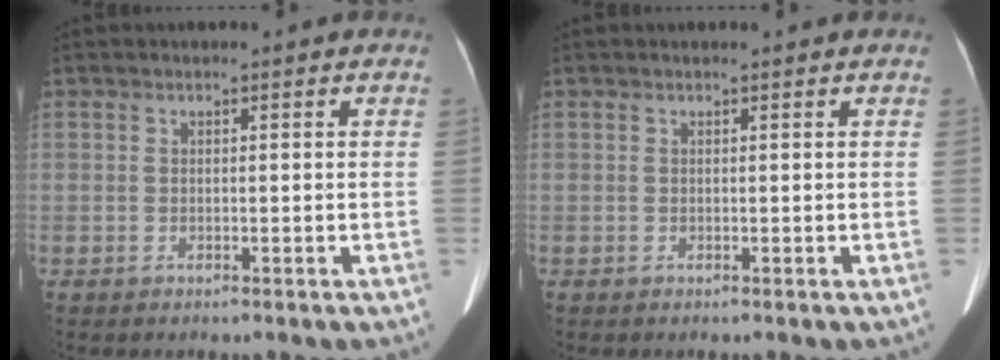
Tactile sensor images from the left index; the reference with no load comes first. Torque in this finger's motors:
{"motor_torque": [-0.09, -0.05, 0.05, -0.01]}